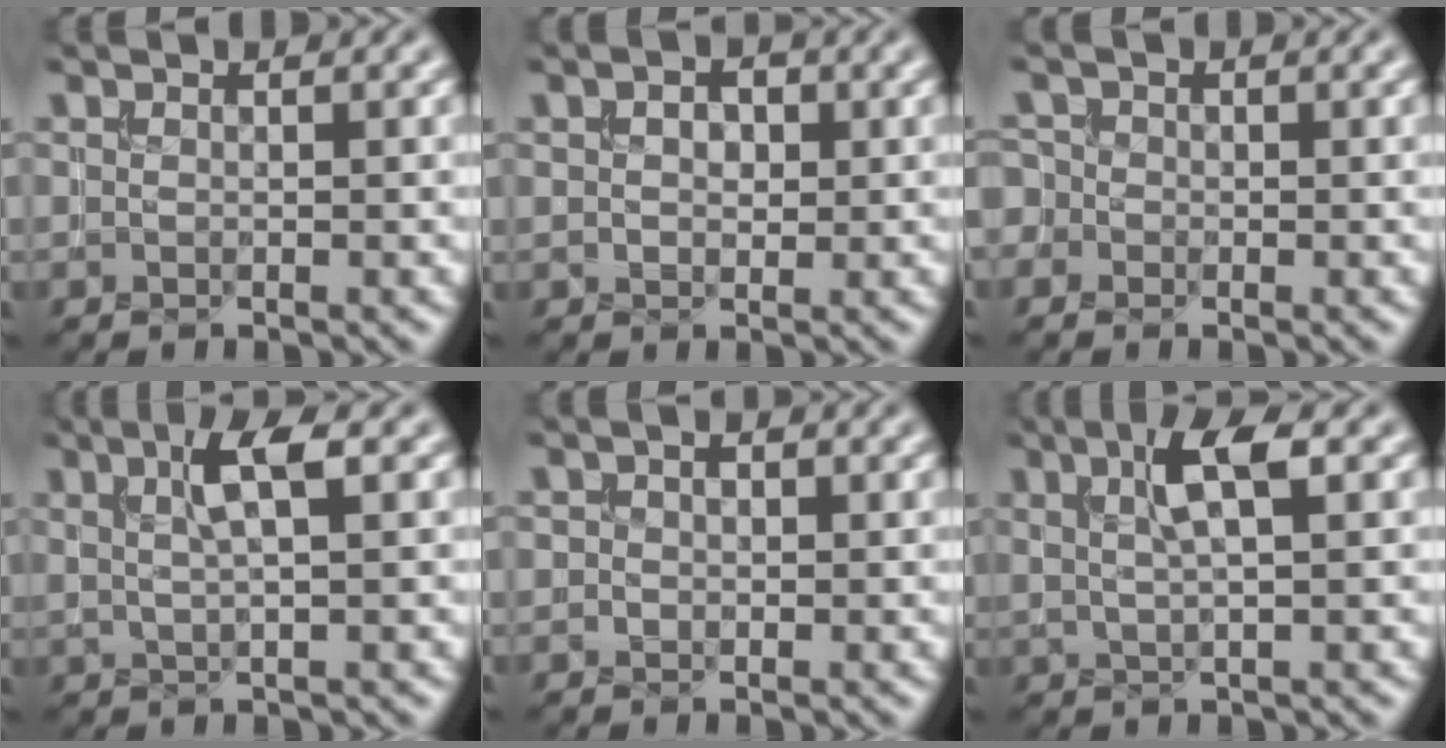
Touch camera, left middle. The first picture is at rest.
{"total": 2.3, "force": [0.9, 1.5, 1.4], "torque": [-0.024, 0.007, 0.007]}
{"total": 1.6, "force": [-0.4, 1.5, 0.4], "torque": [0.003, 0.010, -0.020]}
{"total": 3.6, "force": [1.3, 0.9, 3.2], "torque": [-0.056, 0.008, 0.023]}
{"total": 1.6, "force": [0.2, 1.3, 1.0], "torque": [-0.007, 0.002, -0.008]}
{"total": 4.0, "force": [1.5, 1.0, 3.6], "torque": [-0.064, 0.007, 0.026]}